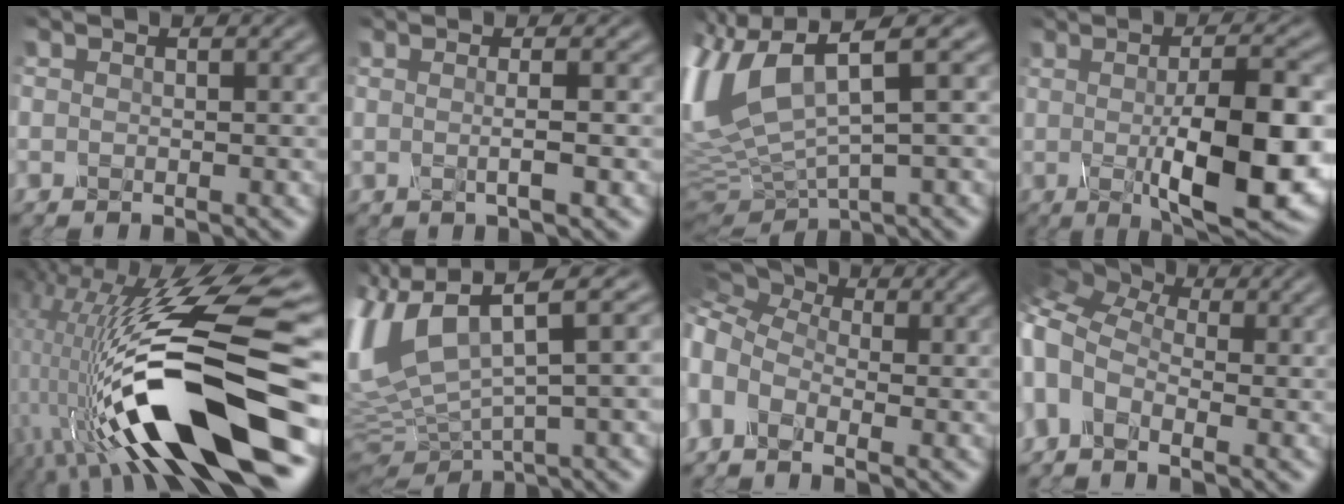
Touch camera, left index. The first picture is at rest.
{"total": 2.5, "force": [0.0, 0.7, 2.4], "torque": [-0.032, -0.002, -0.007]}
{"total": 11.2, "force": [3.5, 4.5, 9.7], "torque": [-0.235, 0.007, 0.072]}
{"total": 11.7, "force": [-0.9, 3.3, 11.2], "torque": [-0.149, -0.014, -0.008]}
{"total": 14.6, "force": [-3.3, 5.5, 13.2], "torque": [-0.240, 0.002, -0.051]}
{"total": 12.9, "force": [3.7, 5.7, 10.9], "torque": [-0.265, 0.019, 0.083]}
{"total": 8.2, "force": [1.1, 5.9, 5.6], "torque": [-0.124, 0.027, 0.002]}
{"total": 7.4, "force": [0.0, 4.8, 5.6], "torque": [-0.132, 0.014, -0.018]}